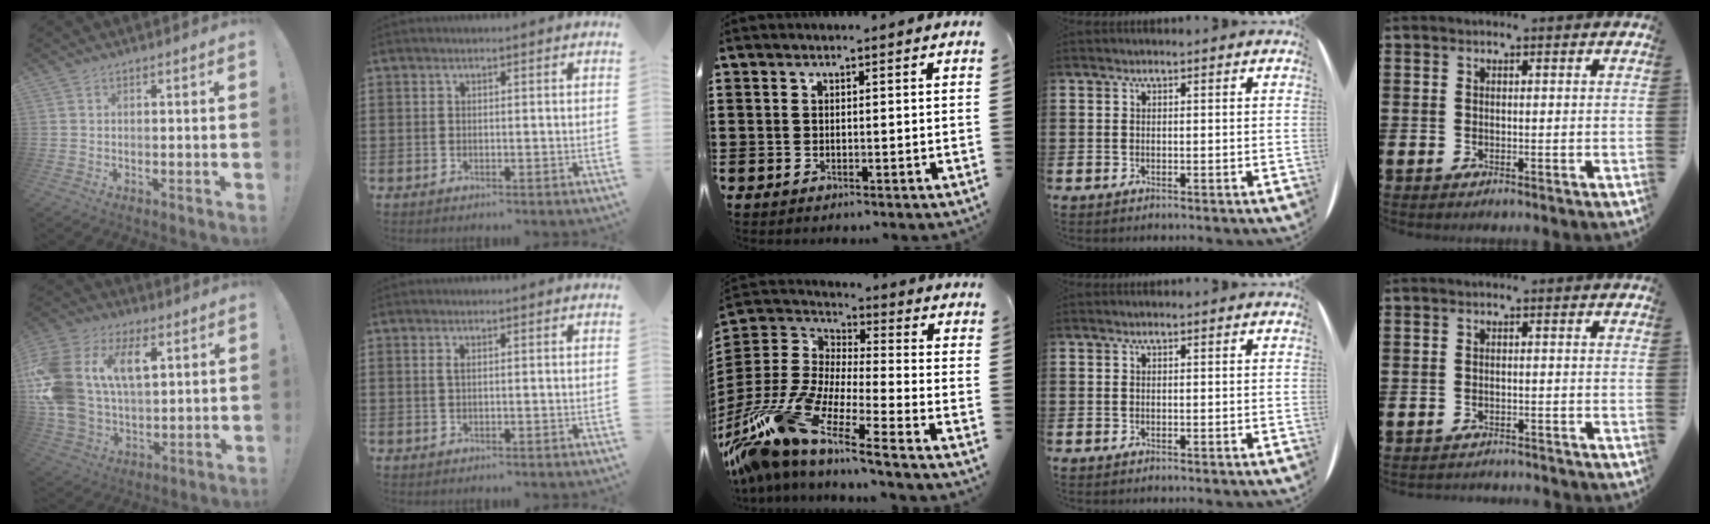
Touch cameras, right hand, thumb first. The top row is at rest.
{"thumb": {"total": 21.7, "force": [6.8, 14.6, 14.5], "torque": [-0.292, -0.016, 0.125]}, "index": {"total": 0.9, "force": [0.2, 0.2, 0.8], "torque": [-0.017, 0.002, 0.003]}, "middle": {"total": 12.5, "force": [-10.3, 2.0, 6.8], "torque": [-0.181, -0.008, -0.216]}, "little": {"total": 1.1, "force": [-1.1, -0.1, -0.1], "torque": [-0.001, 0.002, -0.024]}}